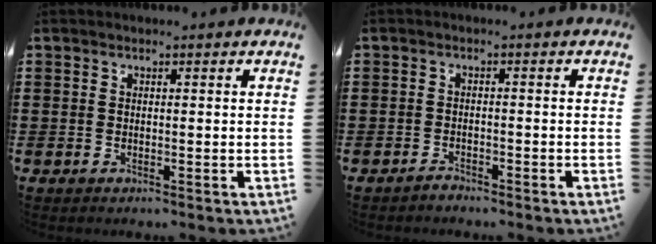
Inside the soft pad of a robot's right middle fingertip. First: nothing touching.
{"total": 1.5, "force": [-1.4, 0.3, 0.1], "torque": [-0.006, 0.004, -0.031]}